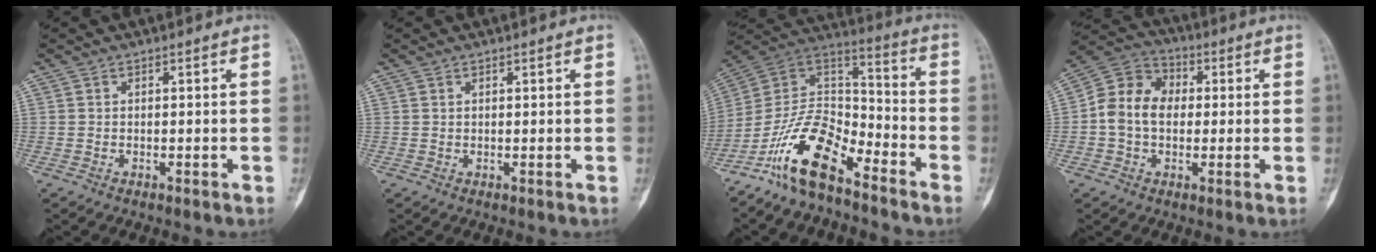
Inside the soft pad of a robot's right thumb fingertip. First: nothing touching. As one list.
[{"total": 0.0}, {"total": 16.2, "force": [-10.7, 6.7, 10.2], "torque": [-0.167, 0.093, -0.207]}, {"total": 10.5, "force": [0.1, 8.1, 6.6], "torque": [-0.103, 0.034, -0.010]}]